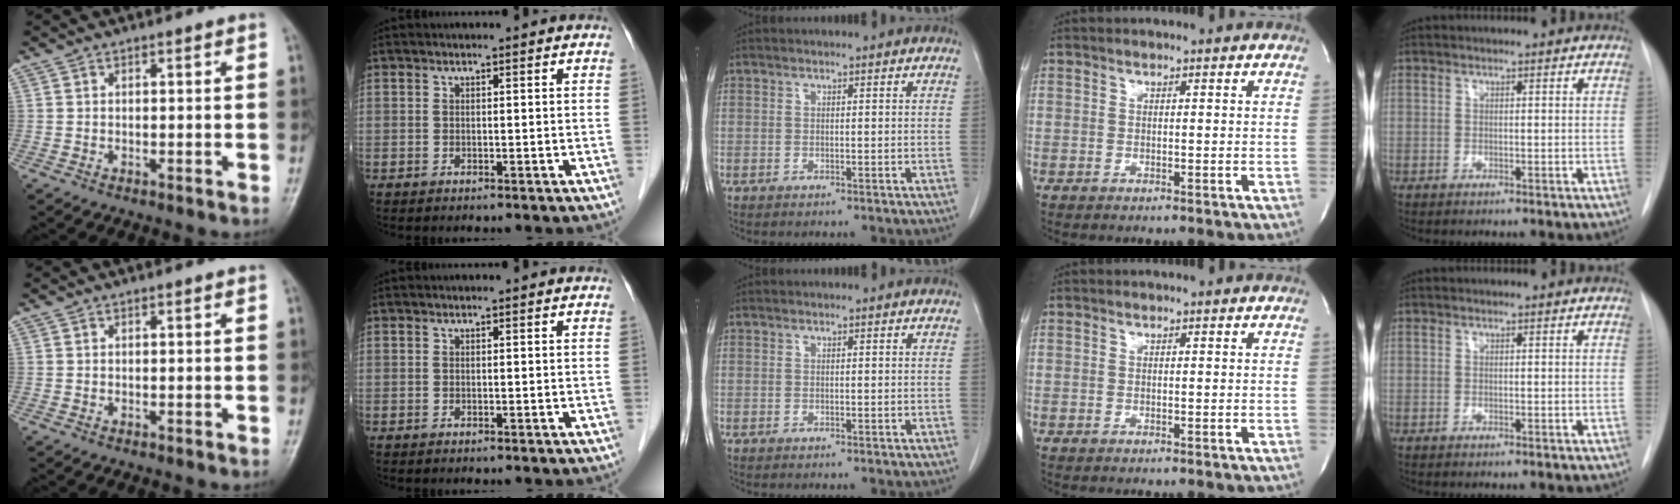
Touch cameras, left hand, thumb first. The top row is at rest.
{}